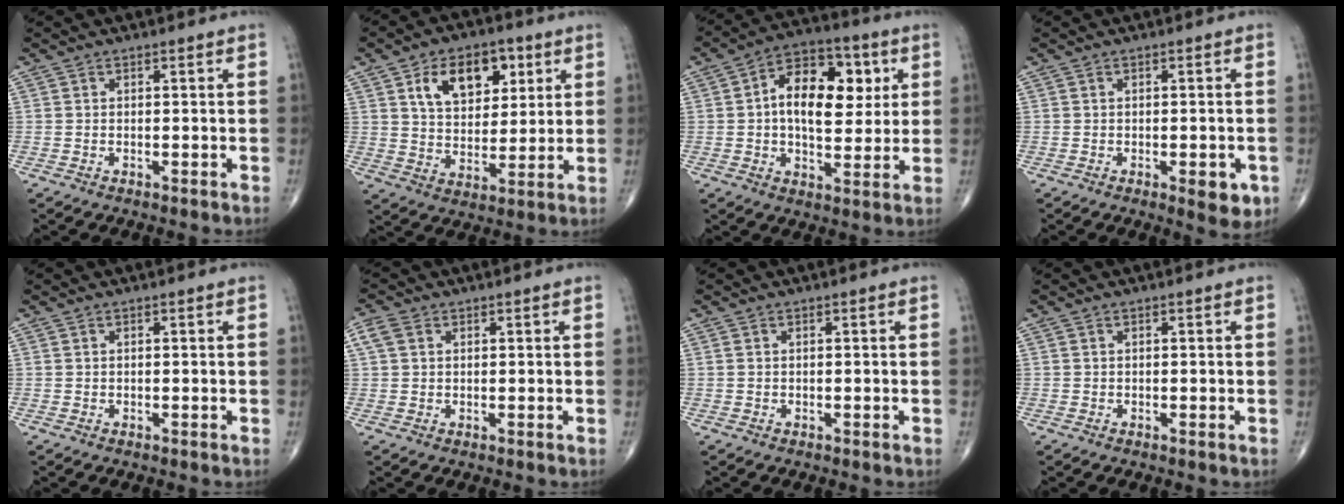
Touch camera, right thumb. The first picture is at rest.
{"total": 13.2, "force": [5.4, 8.4, 8.6], "torque": [-0.095, -0.015, 0.094]}
{"total": 15.4, "force": [2.8, 9.1, 12.1], "torque": [-0.154, 0.009, 0.037]}
{"total": 5.0, "force": [-1.9, 2.0, 4.2], "torque": [-0.039, -0.001, -0.017]}
{"total": 0.0}
{"total": 2.9, "force": [1.0, 2.2, 1.6], "torque": [-0.039, 0.012, 0.022]}
{"total": 0.0}
{"total": 0.0}